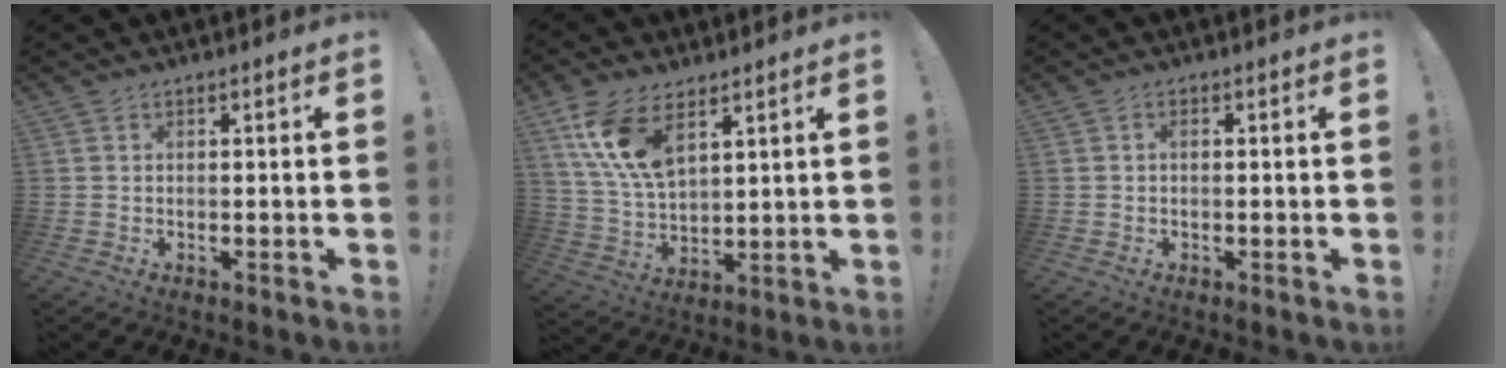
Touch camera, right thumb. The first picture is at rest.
{"total": 13.7, "force": [7.9, 6.8, 8.8], "torque": [-0.188, -0.029, 0.149]}
{"total": 0.9, "force": [-0.1, 0.5, 0.8], "torque": [-0.018, 0.003, -0.002]}